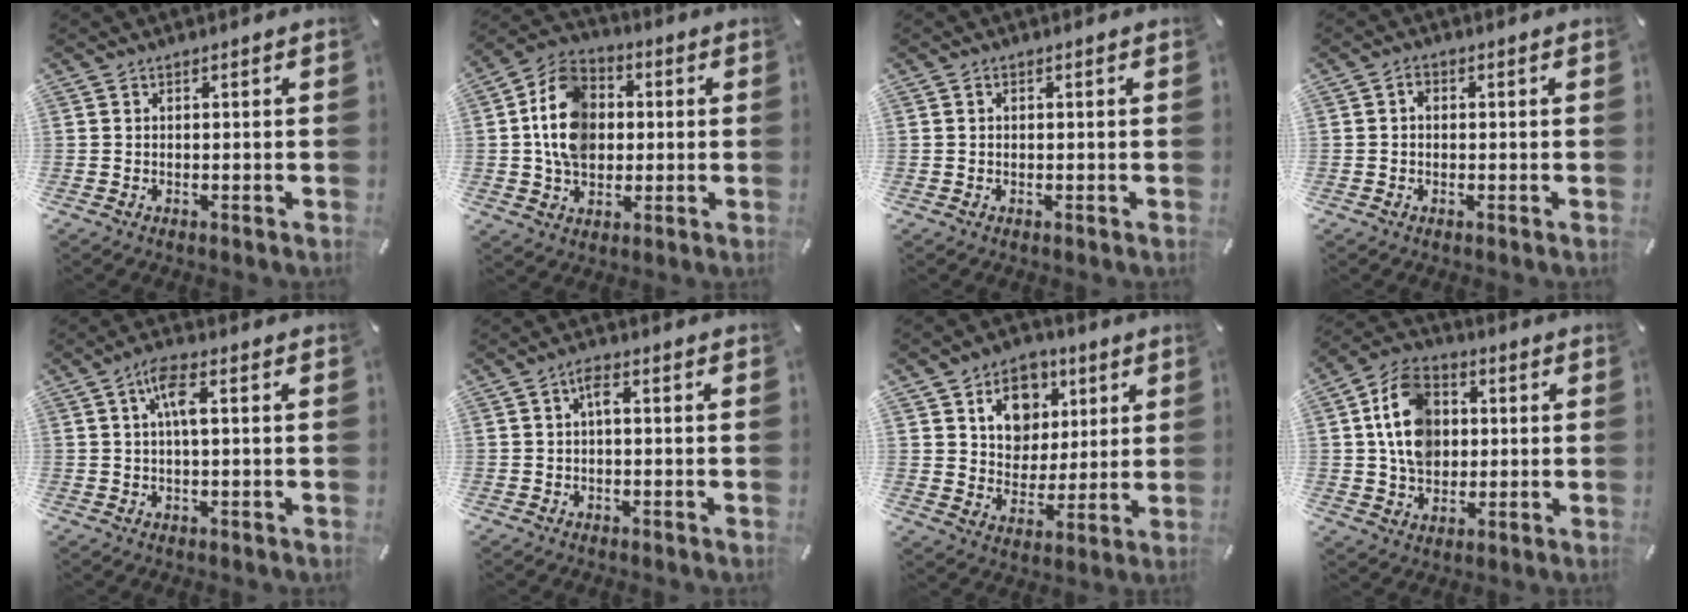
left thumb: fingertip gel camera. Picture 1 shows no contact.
{"total": 12.6, "force": [0.4, 10.2, 7.2], "torque": [-0.146, 0.019, 0.007]}
{"total": 0.7, "force": [0.1, 0.5, 0.4], "torque": [-0.010, 0.004, 0.001]}
{"total": 1.6, "force": [0.0, 1.3, 1.0], "torque": [-0.020, 0.007, -0.001]}
{"total": 5.8, "force": [1.1, 1.8, 5.4], "torque": [-0.099, 0.005, 0.015]}
{"total": 2.8, "force": [0.0, 1.1, 2.6], "torque": [-0.051, 0.011, -0.003]}
{"total": 11.3, "force": [4.8, 9.6, 3.5], "torque": [-0.048, -0.026, 0.087]}
{"total": 12.6, "force": [1.7, 10.2, 7.2], "torque": [-0.136, 0.015, 0.033]}